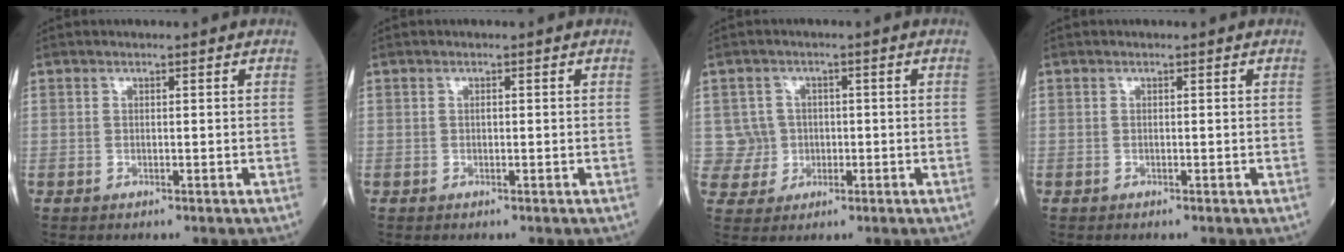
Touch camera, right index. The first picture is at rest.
{"total": 0.0}
{"total": 4.5, "force": [0.3, 4.5, -0.3], "torque": [0.019, 0.011, 0.006]}
{"total": 0.0}